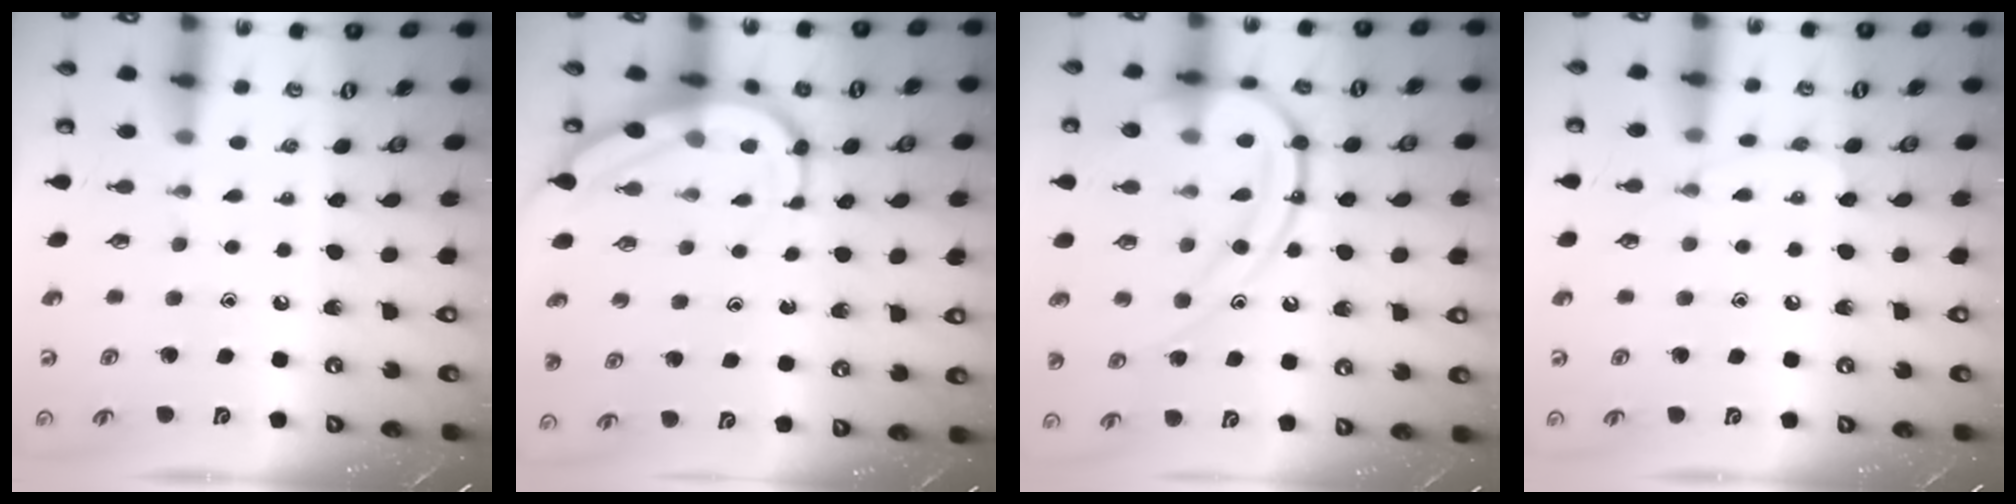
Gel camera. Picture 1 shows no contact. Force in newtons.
{"total": 7.9, "press": 7.9, "slide": 0.8}
{"total": 17.4, "press": 17.4, "slide": 1.6}
{"total": 6.4, "press": 6.3, "slide": 0.7}